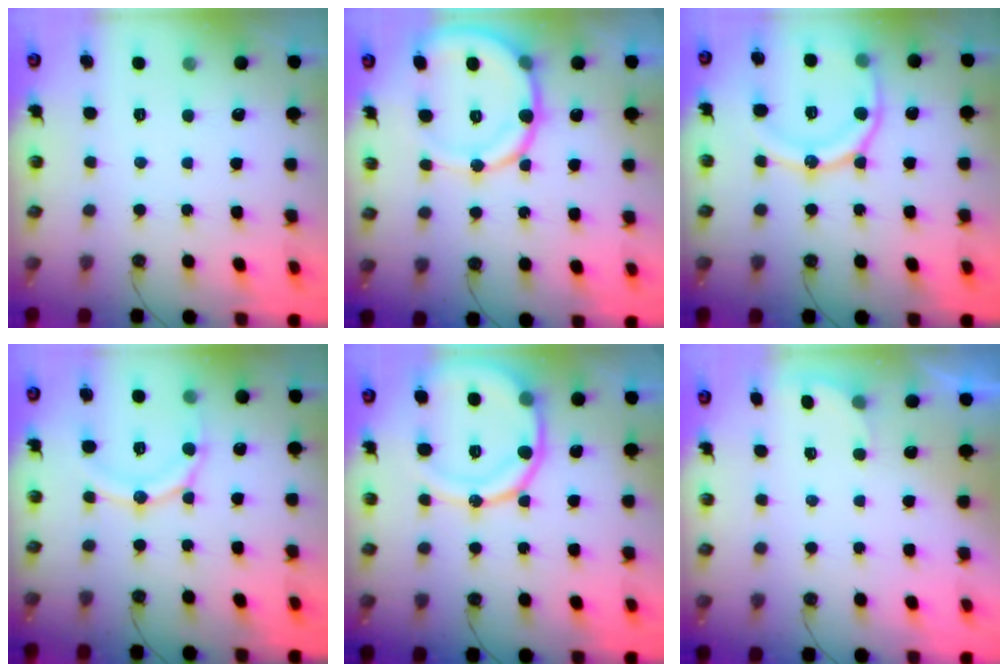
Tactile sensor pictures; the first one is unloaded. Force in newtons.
{"total": 15.5, "press": 15.3, "slide": 2.9}
{"total": 17.2, "press": 17.1, "slide": 1.8}
{"total": 12.0, "press": 12.0, "slide": 1.1}
{"total": 15.8, "press": 15.6, "slide": 1.9}
{"total": 1.8, "press": 1.7, "slide": 0.8}